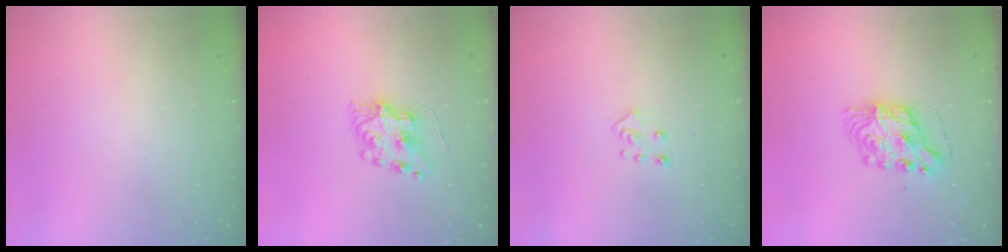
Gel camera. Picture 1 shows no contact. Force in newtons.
{"total": 7.8, "press": 7.8, "slide": 0.7}
{"total": 5.5, "press": 5.5, "slide": 0.5}
{"total": 7.2, "press": 7.2, "slide": 0.8}